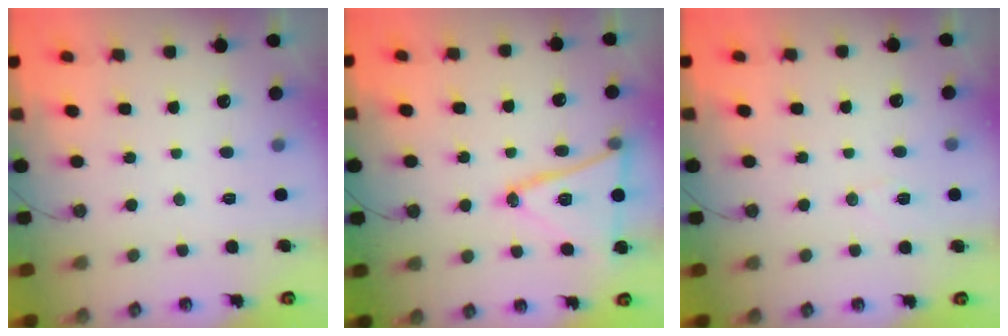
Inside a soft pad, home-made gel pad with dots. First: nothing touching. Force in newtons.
{"total": 15.9, "press": 15.5, "slide": 3.6}
{"total": 6.5, "press": 4.8, "slide": 4.4}